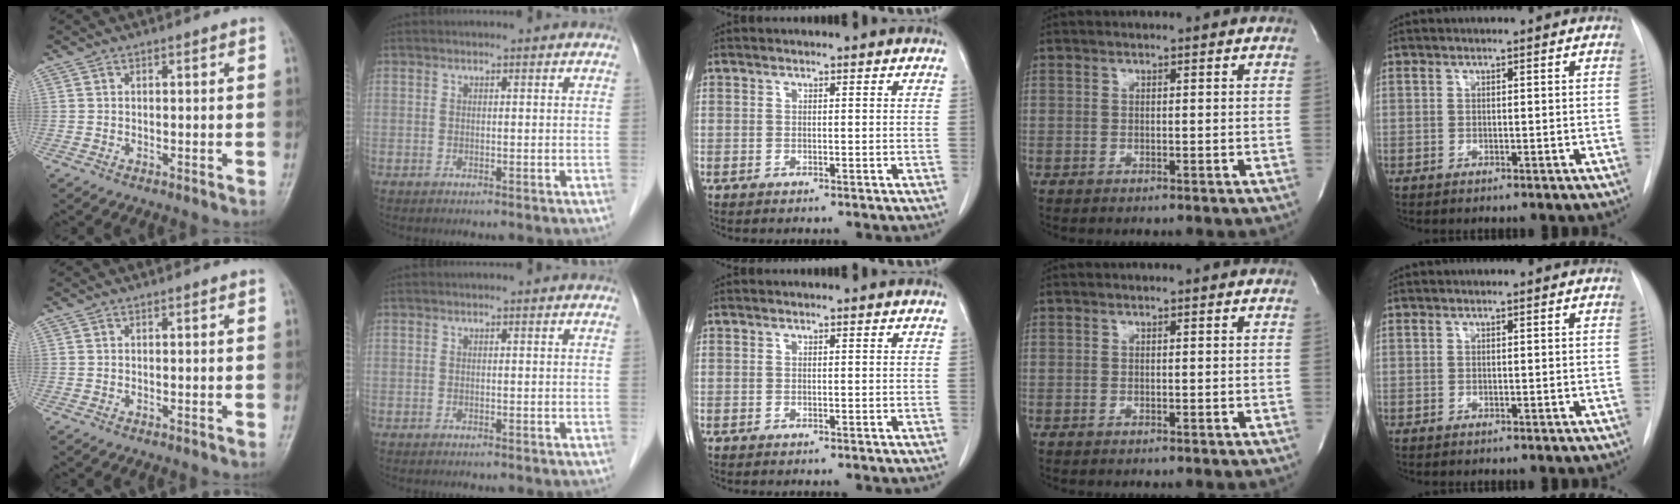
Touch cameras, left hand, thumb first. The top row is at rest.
{}